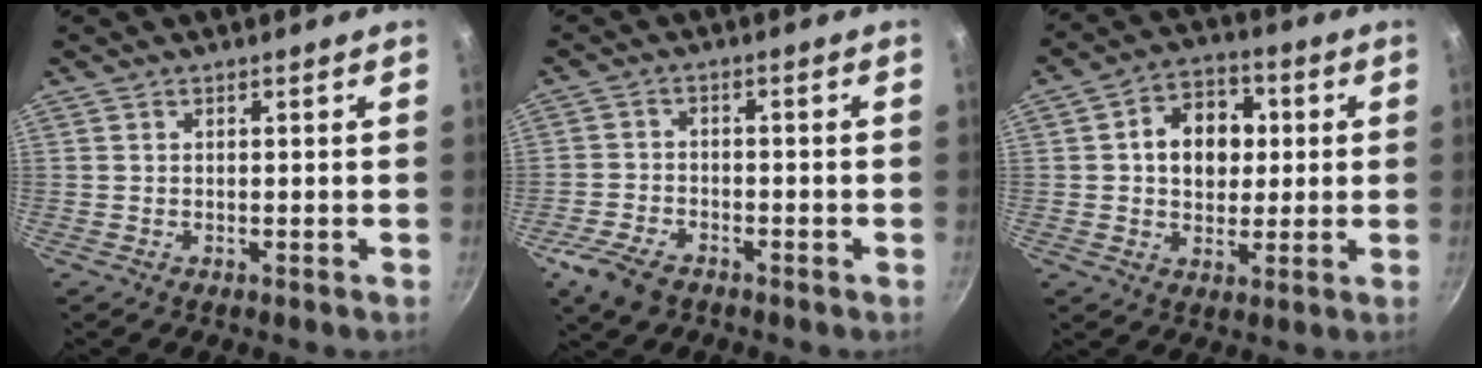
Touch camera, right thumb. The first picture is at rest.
{"total": 7.0, "force": [-4.4, 3.7, 3.9], "torque": [-0.089, 0.019, -0.087]}
{"total": 11.4, "force": [1.7, 8.6, 7.2], "torque": [-0.072, 0.010, 0.017]}